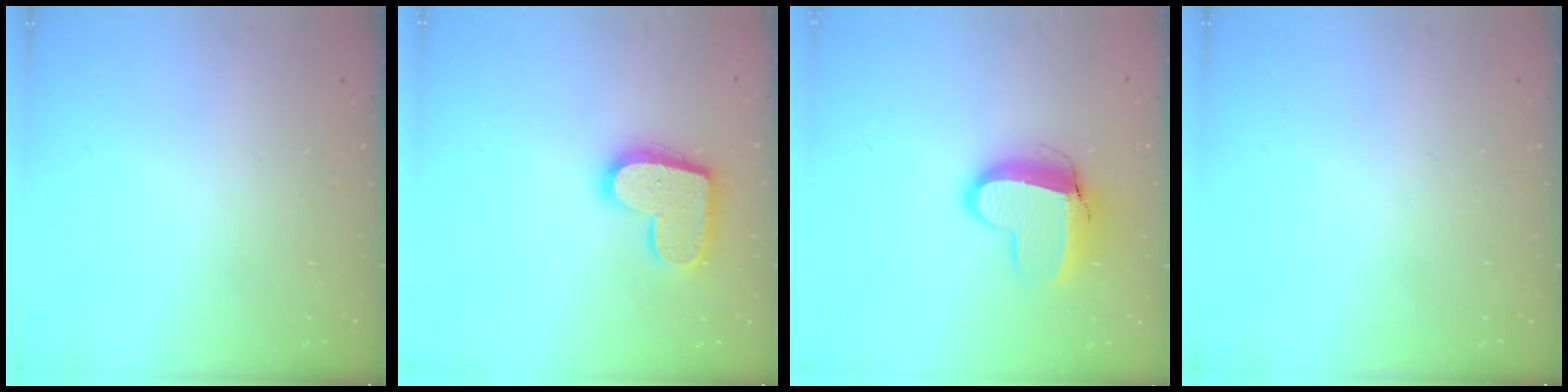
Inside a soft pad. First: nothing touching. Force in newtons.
{"total": 15.3, "press": 15.3, "slide": 1.1}
{"total": 11.6, "press": 11.6, "slide": 0.6}
{"total": 0.0}